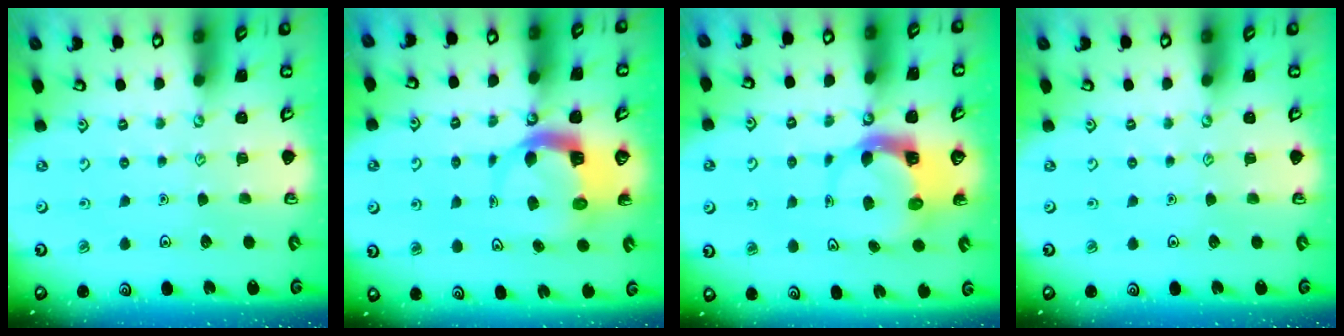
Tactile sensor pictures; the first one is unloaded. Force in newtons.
{"total": 5.3, "press": 5.3, "slide": 0.7}
{"total": 6.2, "press": 6.1, "slide": 1.1}
{"total": 0.0}